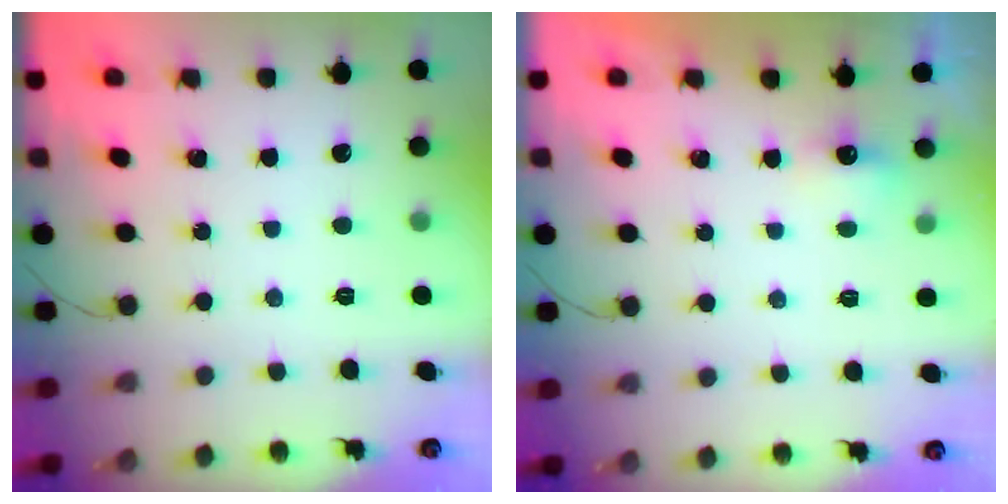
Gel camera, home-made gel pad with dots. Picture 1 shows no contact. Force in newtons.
{"total": 2.3, "press": 2.2, "slide": 0.7}